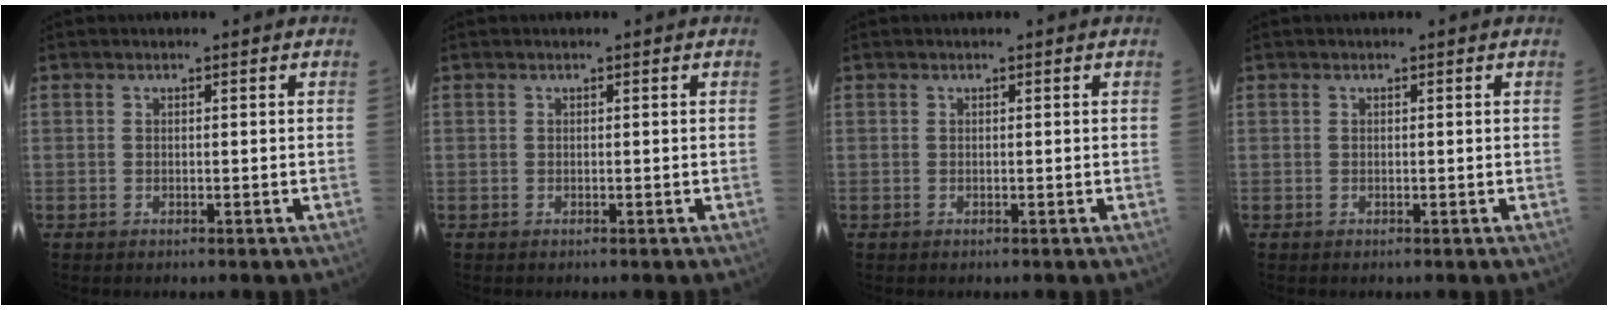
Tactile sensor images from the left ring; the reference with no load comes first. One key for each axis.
{"total": 0.0}
{"total": 0.0}
{"total": 0.0}